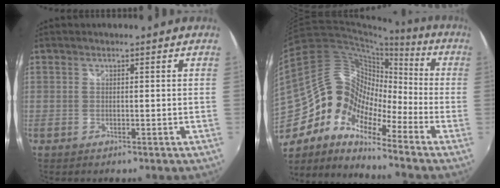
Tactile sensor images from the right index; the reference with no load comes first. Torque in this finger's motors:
{"motor_torque": [1.12, -1.02, 0.77, 0.11]}